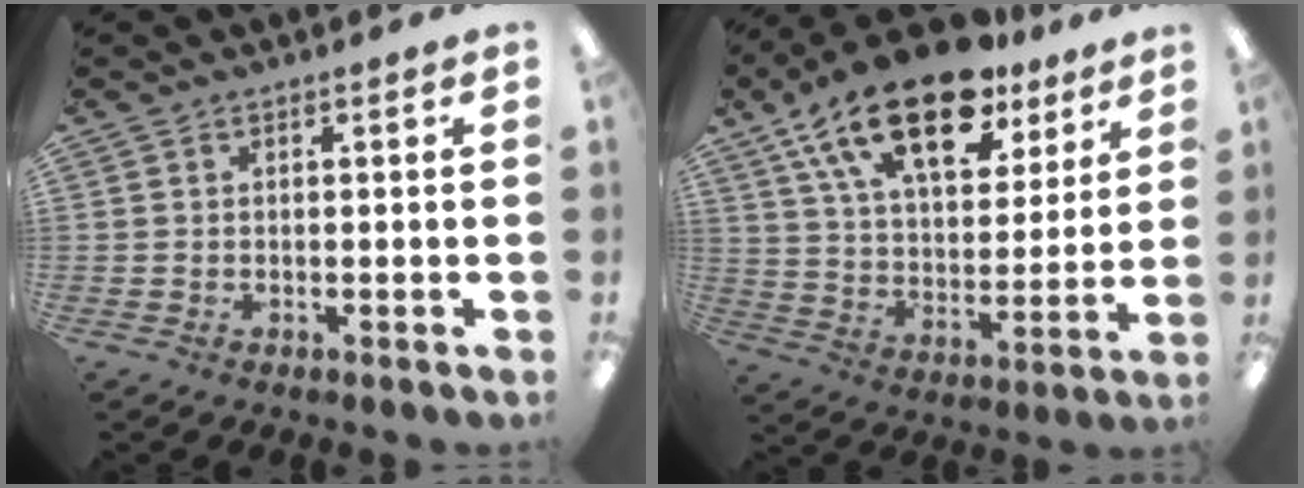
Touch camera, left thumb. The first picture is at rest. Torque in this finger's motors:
{"motor_torque": [0.52, 0.64, 1.78, -1.03, 0.35]}